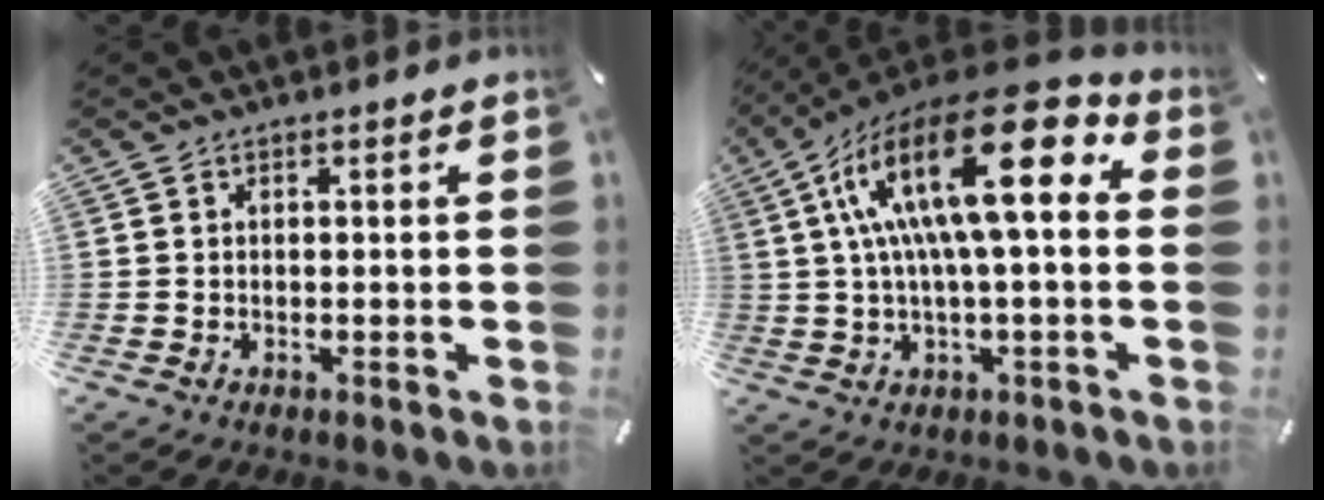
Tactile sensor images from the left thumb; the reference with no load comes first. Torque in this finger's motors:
{"motor_torque": [0.38, 2.77, 2.77, 0.00, 1.04]}